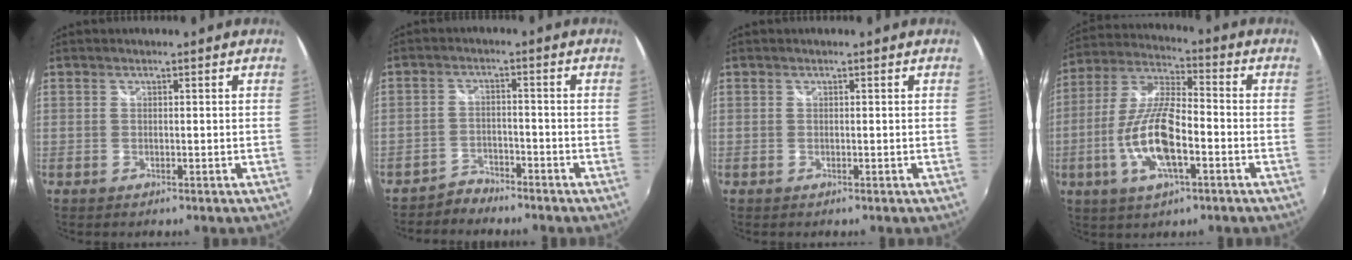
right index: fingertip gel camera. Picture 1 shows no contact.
{"total": 3.9, "force": [-3.6, 1.4, 0.0], "torque": [-0.009, 0.006, -0.065]}
{"total": 0.0}
{"total": 14.2, "force": [-4.5, 4.5, 12.7], "torque": [-0.266, -0.005, -0.087]}